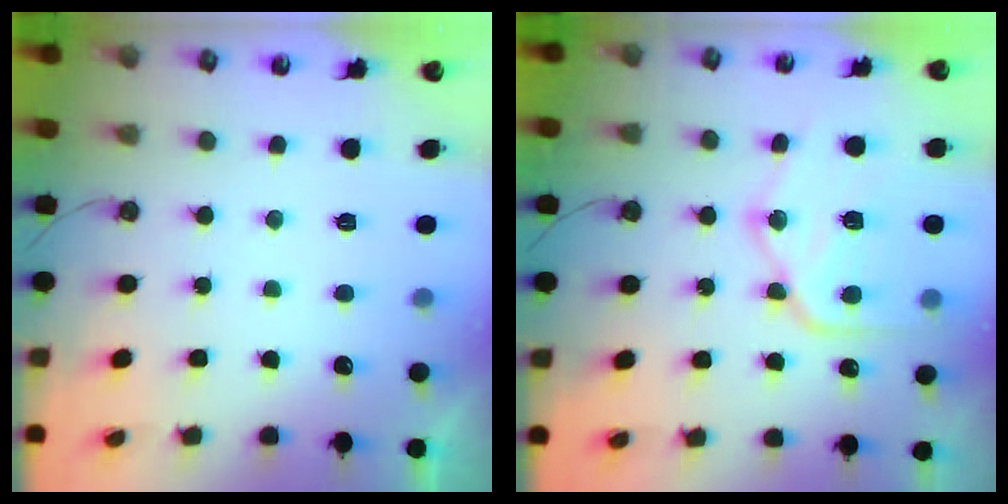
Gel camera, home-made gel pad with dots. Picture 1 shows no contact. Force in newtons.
{"total": 18.1, "press": 18.1, "slide": 1.4}